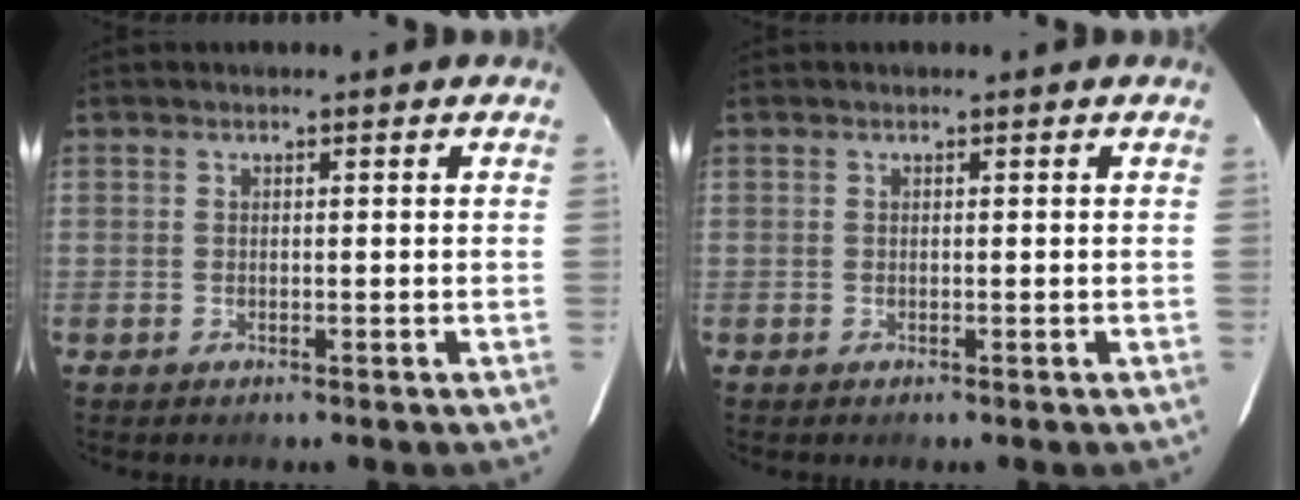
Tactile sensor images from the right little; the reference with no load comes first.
{"total": 0.0}